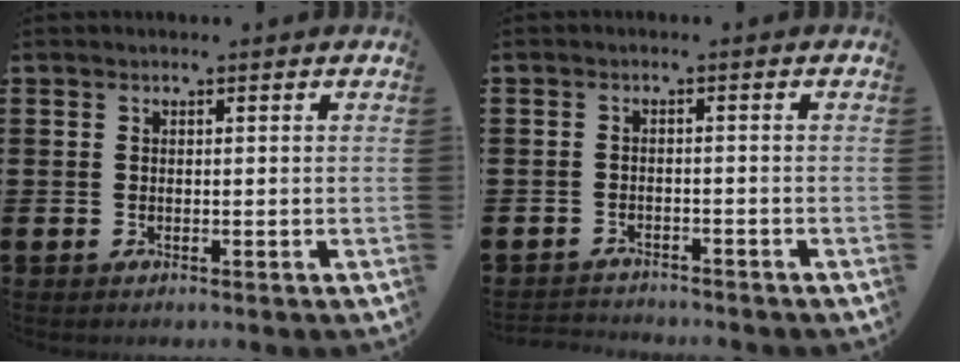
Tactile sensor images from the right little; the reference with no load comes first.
{"total": 1.7, "force": [-1.6, 0.1, -0.2], "torque": [-0.001, 0.003, -0.037]}